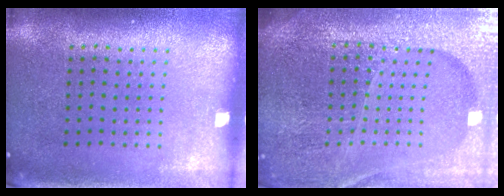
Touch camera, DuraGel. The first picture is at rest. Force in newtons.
{"total": 5.8, "press": 5.1, "slide": 2.7}